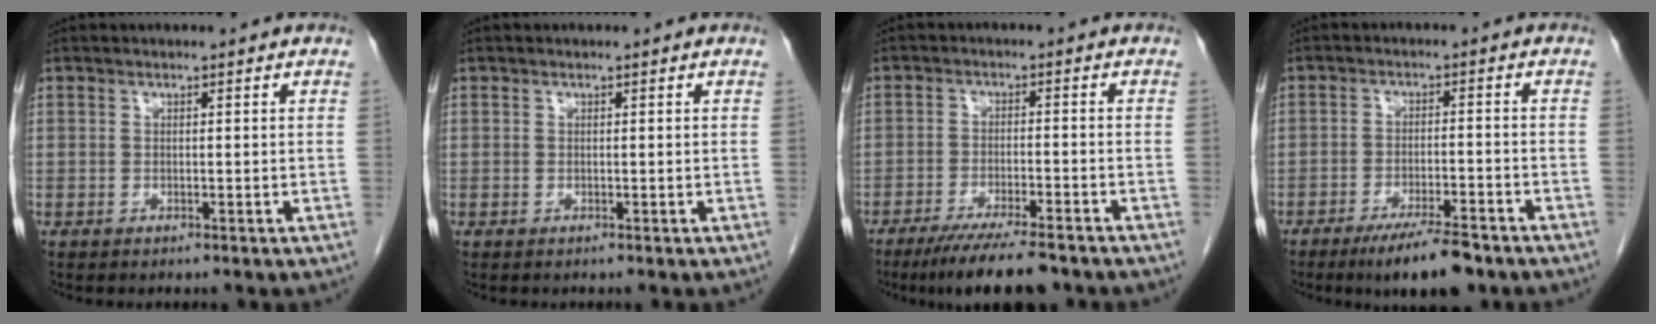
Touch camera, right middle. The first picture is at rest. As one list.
[{"total": 0.0}, {"total": 10.1, "force": [-8.1, 1.2, 5.9], "torque": [-0.089, -0.021, -0.127]}, {"total": 8.4, "force": [-6.3, 1.4, 5.5], "torque": [-0.083, -0.014, -0.101]}]